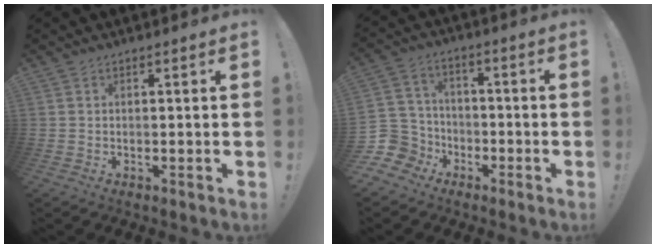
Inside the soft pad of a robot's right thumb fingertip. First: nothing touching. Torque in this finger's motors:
{"motor_torque": [-0.19, 0.26, -0.12, -0.04, 0.01]}